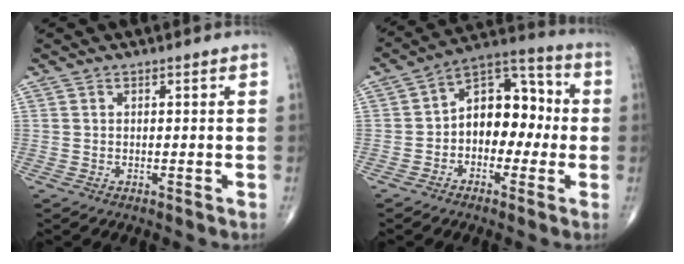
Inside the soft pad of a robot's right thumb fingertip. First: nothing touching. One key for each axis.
{"total": 12.2, "fx": -1.1, "fy": 8.3, "fz": 8.9, "tx": -0.096, "ty": 0.044, "tz": -0.034}